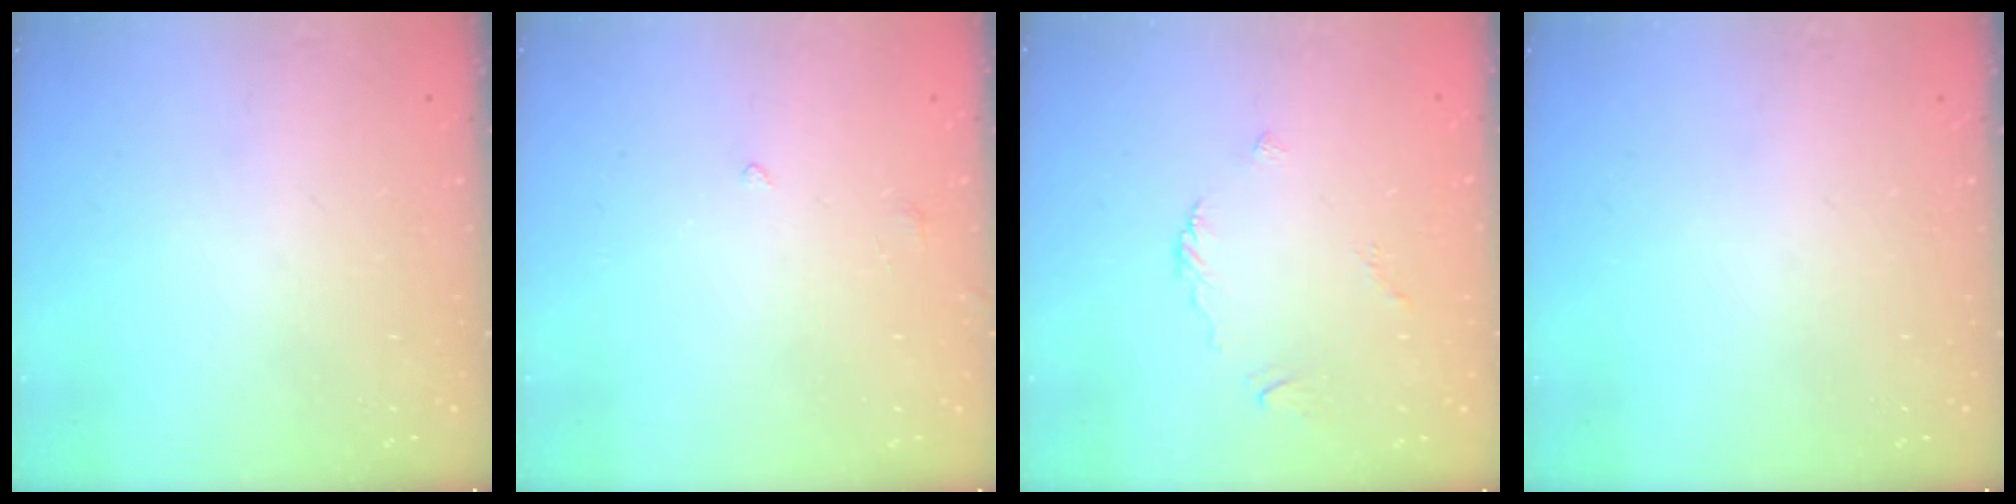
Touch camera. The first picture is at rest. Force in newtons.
{"total": 0.0}
{"total": 2.7, "press": 2.6, "slide": 0.6}
{"total": 0.0}